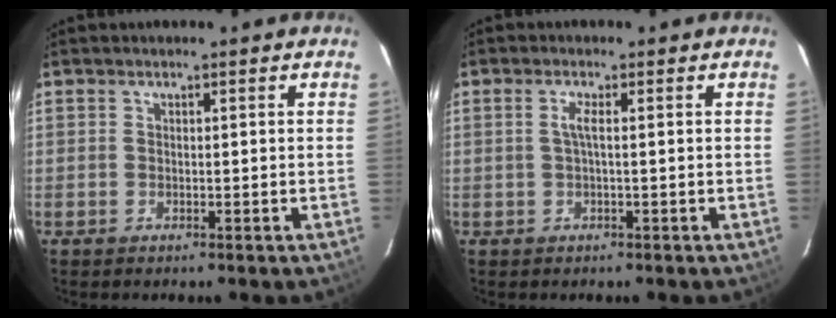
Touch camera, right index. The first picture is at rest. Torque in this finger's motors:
{"motor_torque": [0.26, 0.20, 0.20, 0.04]}